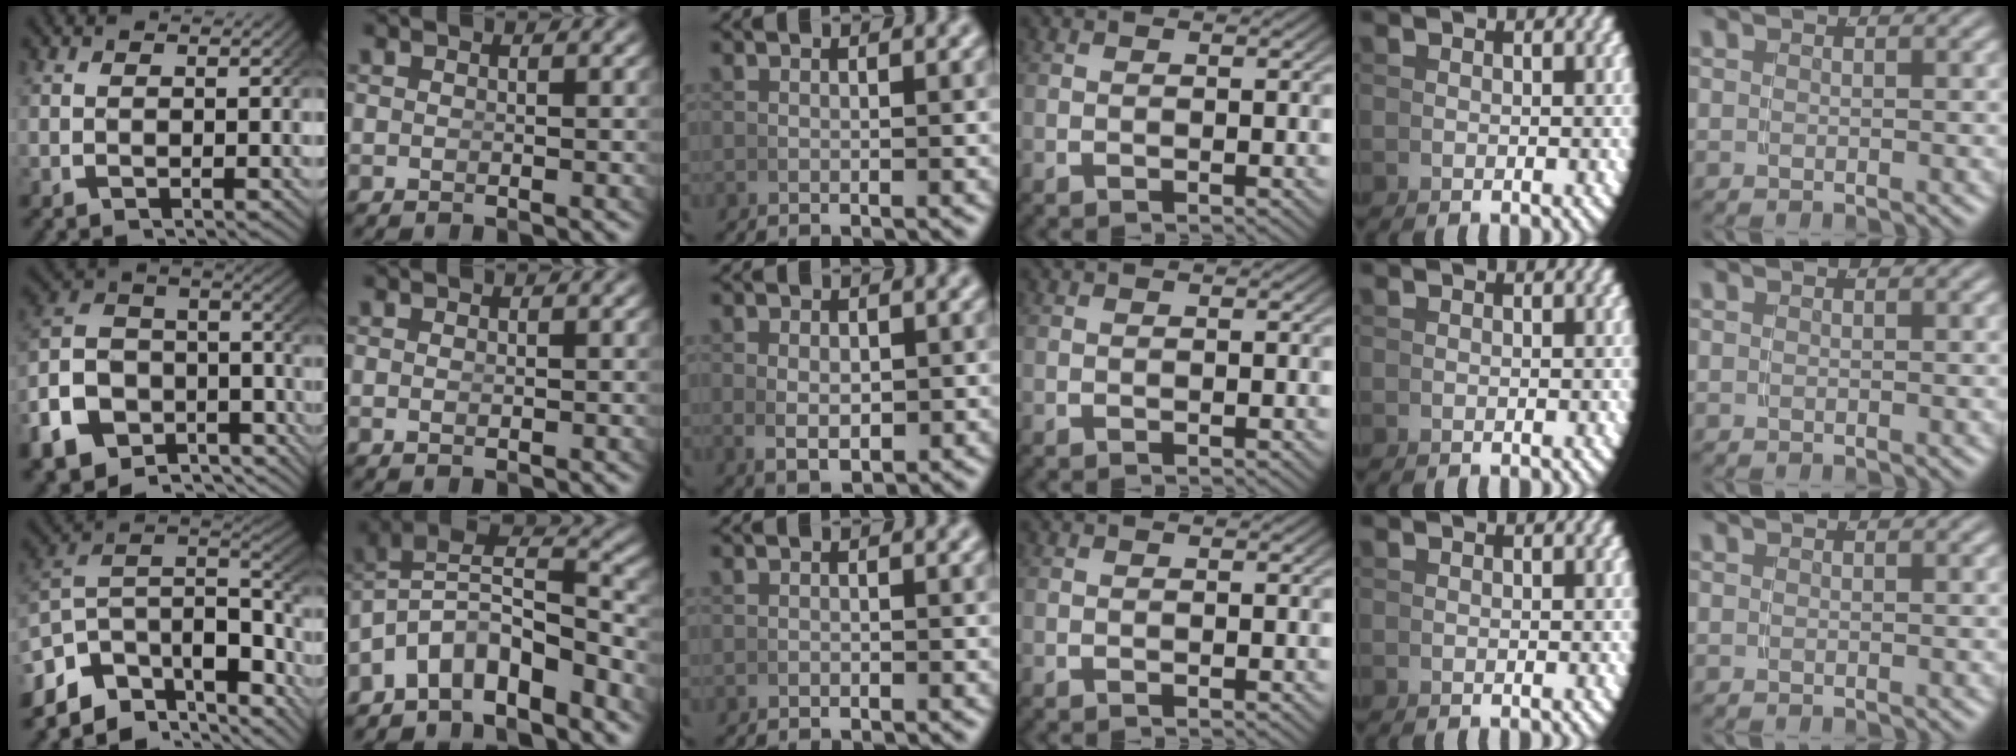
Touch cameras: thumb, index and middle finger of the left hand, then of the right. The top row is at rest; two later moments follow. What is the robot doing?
{"motion": "lift_and_place", "object": "hoodie"}